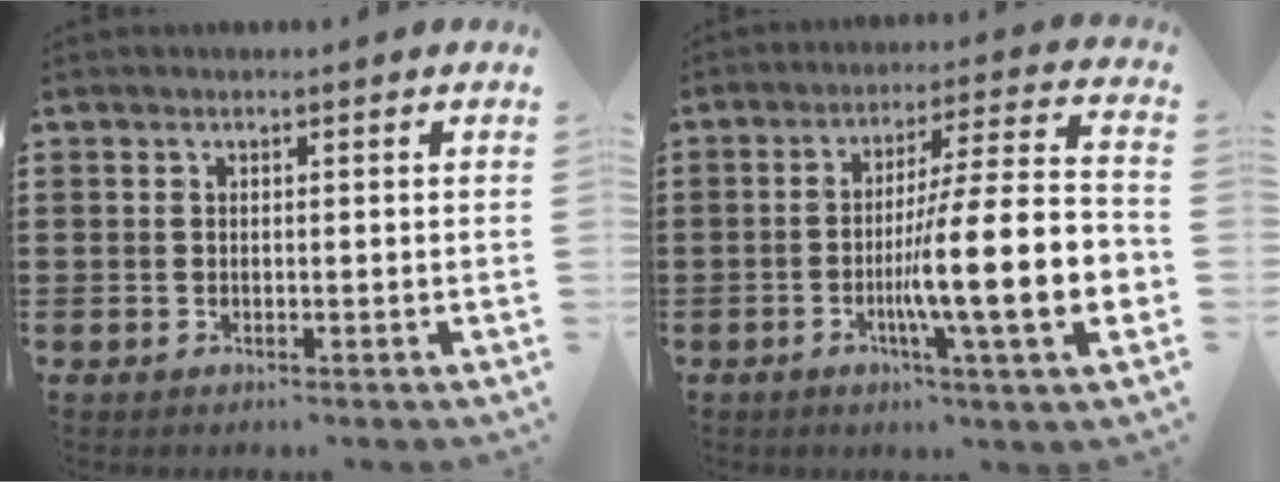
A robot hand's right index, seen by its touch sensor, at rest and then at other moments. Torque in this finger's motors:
{"motor_torque": [2.14, 0.00, 0.58, 0.21]}